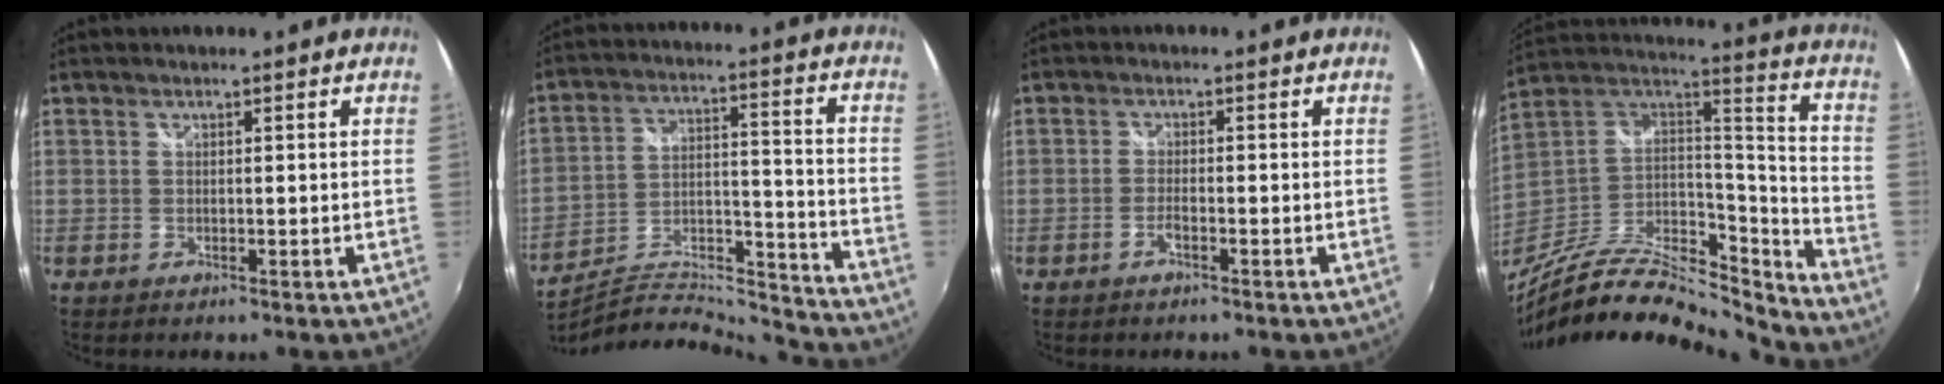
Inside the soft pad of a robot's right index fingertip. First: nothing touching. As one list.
[{"total": 20.1, "force": [-19.0, 3.1, 5.8], "torque": [-0.090, 0.014, -0.284]}, {"total": 1.5, "force": [-0.9, 0.3, 1.1], "torque": [-0.030, 0.000, -0.019]}, {"total": 27.1, "force": [-22.5, 7.0, 13.2], "torque": [-0.230, -0.016, -0.387]}]